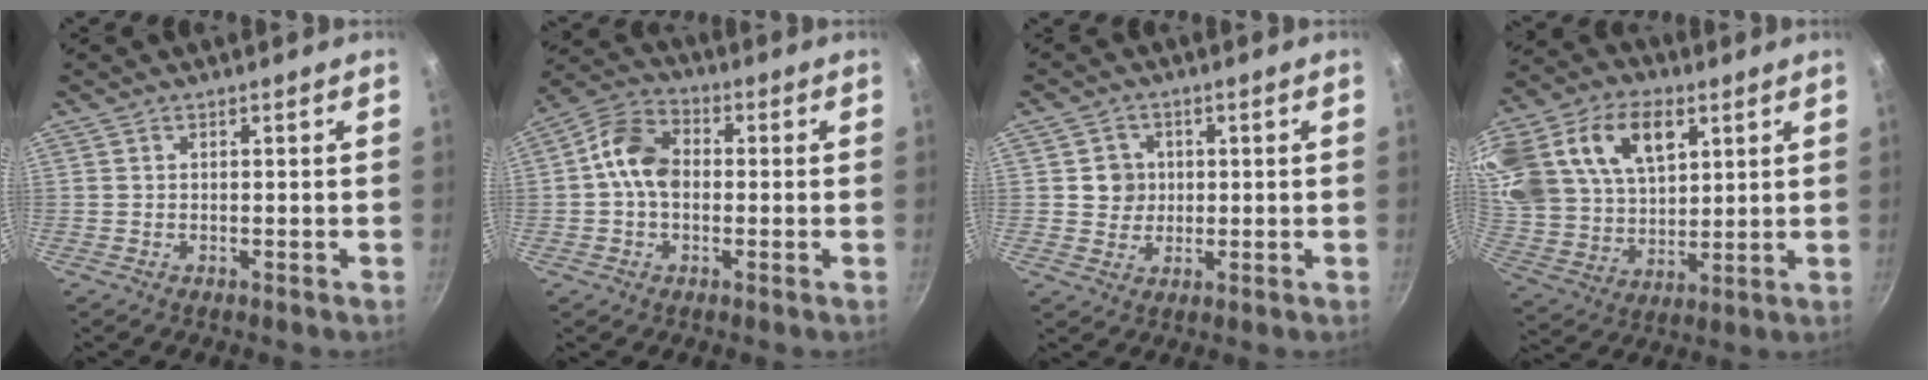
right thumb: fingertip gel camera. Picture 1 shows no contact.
{"total": 9.1, "force": [-0.1, 6.6, 6.2], "torque": [-0.092, 0.025, -0.020]}
{"total": 4.5, "force": [0.7, 4.3, 1.2], "torque": [0.009, 0.003, 0.008]}
{"total": 27.9, "force": [11.1, 18.4, 17.8], "torque": [-0.388, 0.034, 0.207]}